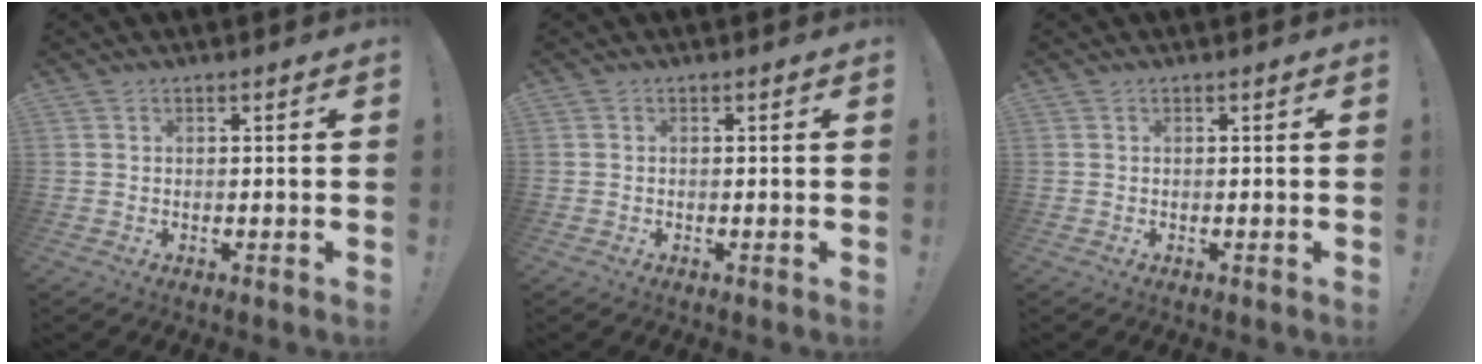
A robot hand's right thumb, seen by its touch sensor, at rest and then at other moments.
{"total": 0.0}
{"total": 0.0}